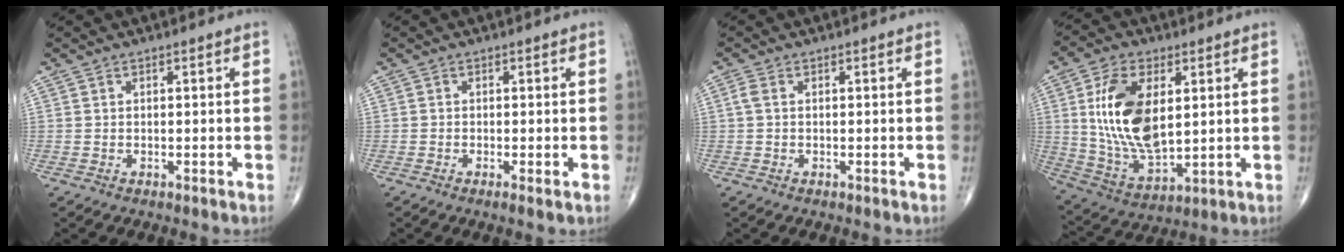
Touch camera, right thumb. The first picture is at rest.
{"total": 1.2, "force": [-0.4, 0.1, 1.1], "torque": [-0.031, -0.006, -0.013]}
{"total": 1.5, "force": [0.2, 0.9, 1.2], "torque": [-0.030, 0.003, 0.001]}
{"total": 17.1, "force": [3.4, 9.0, 14.1], "torque": [-0.257, -0.017, 0.073]}